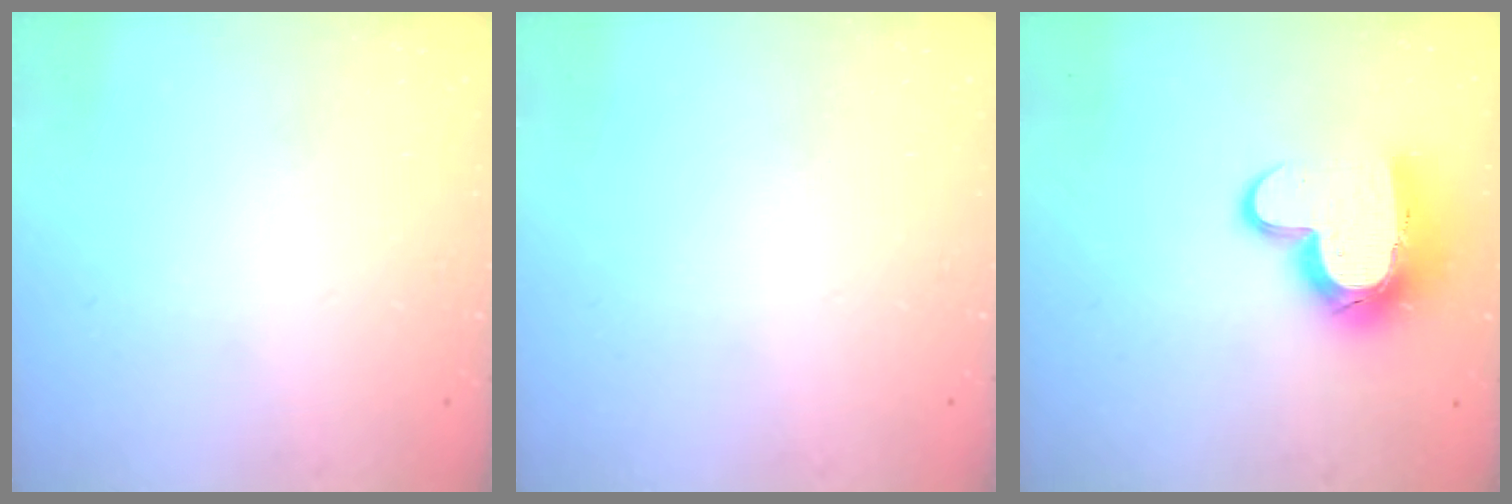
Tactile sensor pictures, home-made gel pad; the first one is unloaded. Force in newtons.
{"total": 0.0}
{"total": 14.0, "press": 14.0, "slide": 1.0}